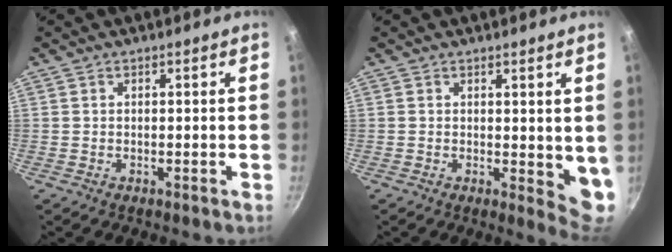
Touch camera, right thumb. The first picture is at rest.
{"total": 5.6, "force": [1.2, 2.5, 4.8], "torque": [-0.057, -0.016, 0.018]}